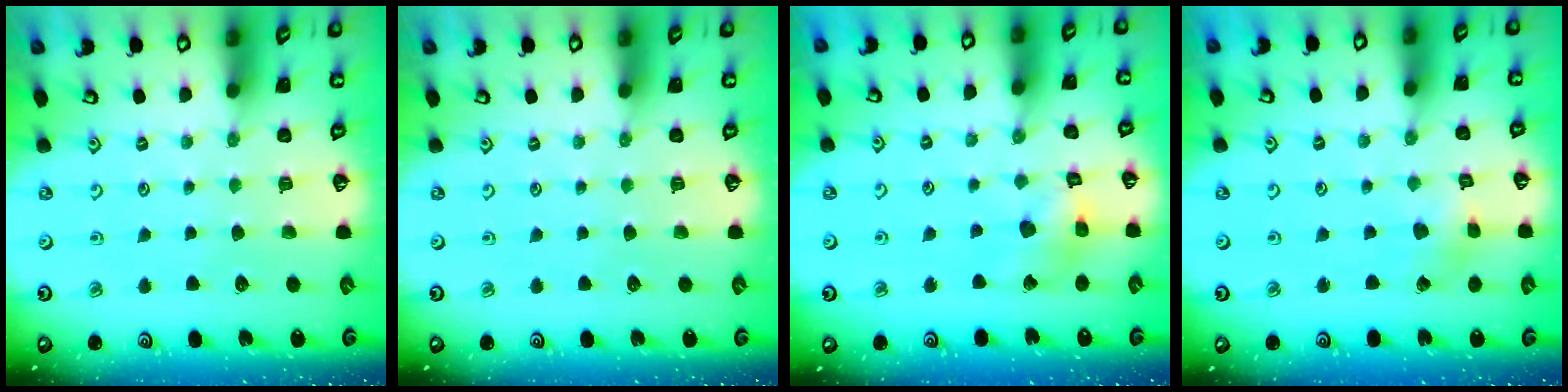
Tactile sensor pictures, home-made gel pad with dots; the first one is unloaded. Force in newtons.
{"total": 0.0}
{"total": 12.0, "press": 11.9, "slide": 1.4}
{"total": 2.7, "press": 2.7, "slide": 0.2}